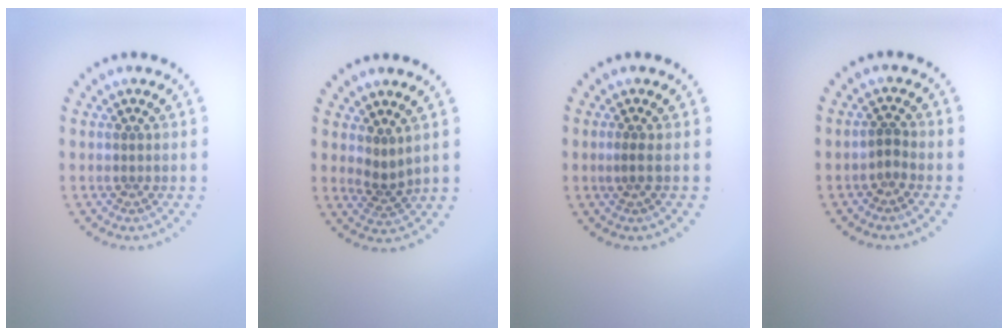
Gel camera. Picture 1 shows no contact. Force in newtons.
{"total": 1.9, "press": 1.3, "slide": 1.4}
{"total": 0.8, "press": 0.5, "slide": 0.7}
{"total": 1.0, "press": 0.8, "slide": 0.5}